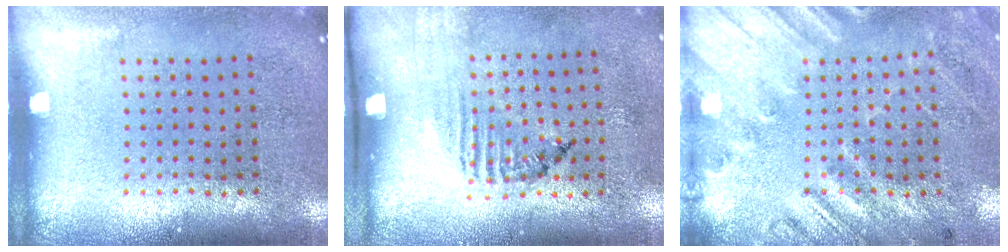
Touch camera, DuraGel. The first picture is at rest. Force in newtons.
{"total": 1.6, "press": 1.1, "slide": 1.2}
{"total": 2.5, "press": 1.8, "slide": 1.8}